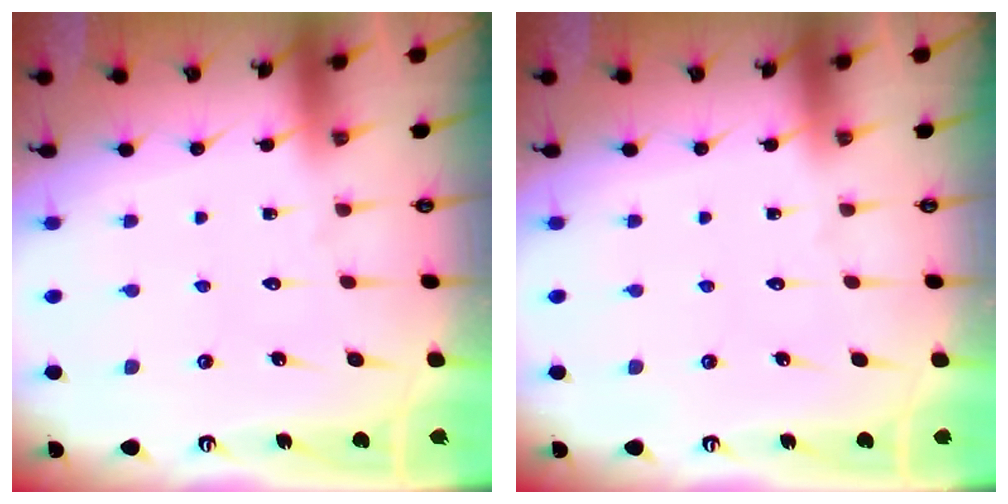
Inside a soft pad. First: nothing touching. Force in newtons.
{"total": 0.0}